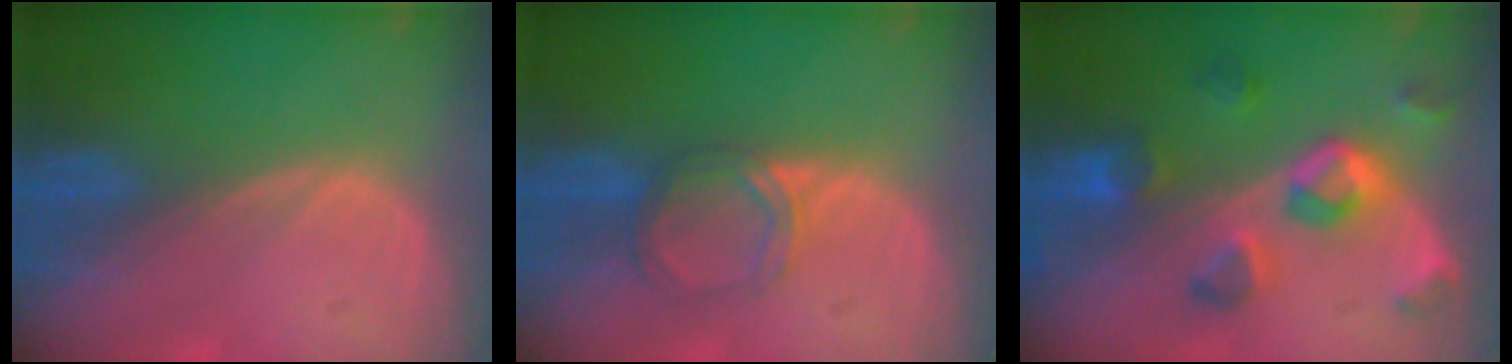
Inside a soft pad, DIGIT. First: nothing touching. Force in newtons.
{"total": 3.7, "press": 3.7, "slide": 0.4}
{"total": 7.8, "press": 7.7, "slide": 0.7}